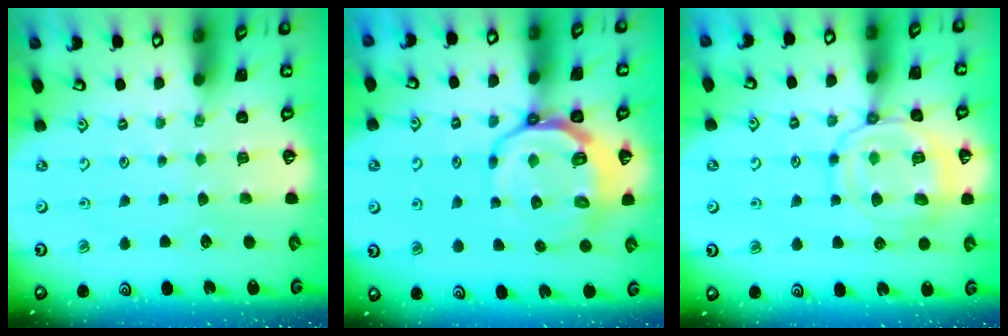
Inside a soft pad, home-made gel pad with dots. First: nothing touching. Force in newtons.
{"total": 10.8, "press": 10.3, "slide": 3.0}
{"total": 13.7, "press": 13.7, "slide": 1.1}